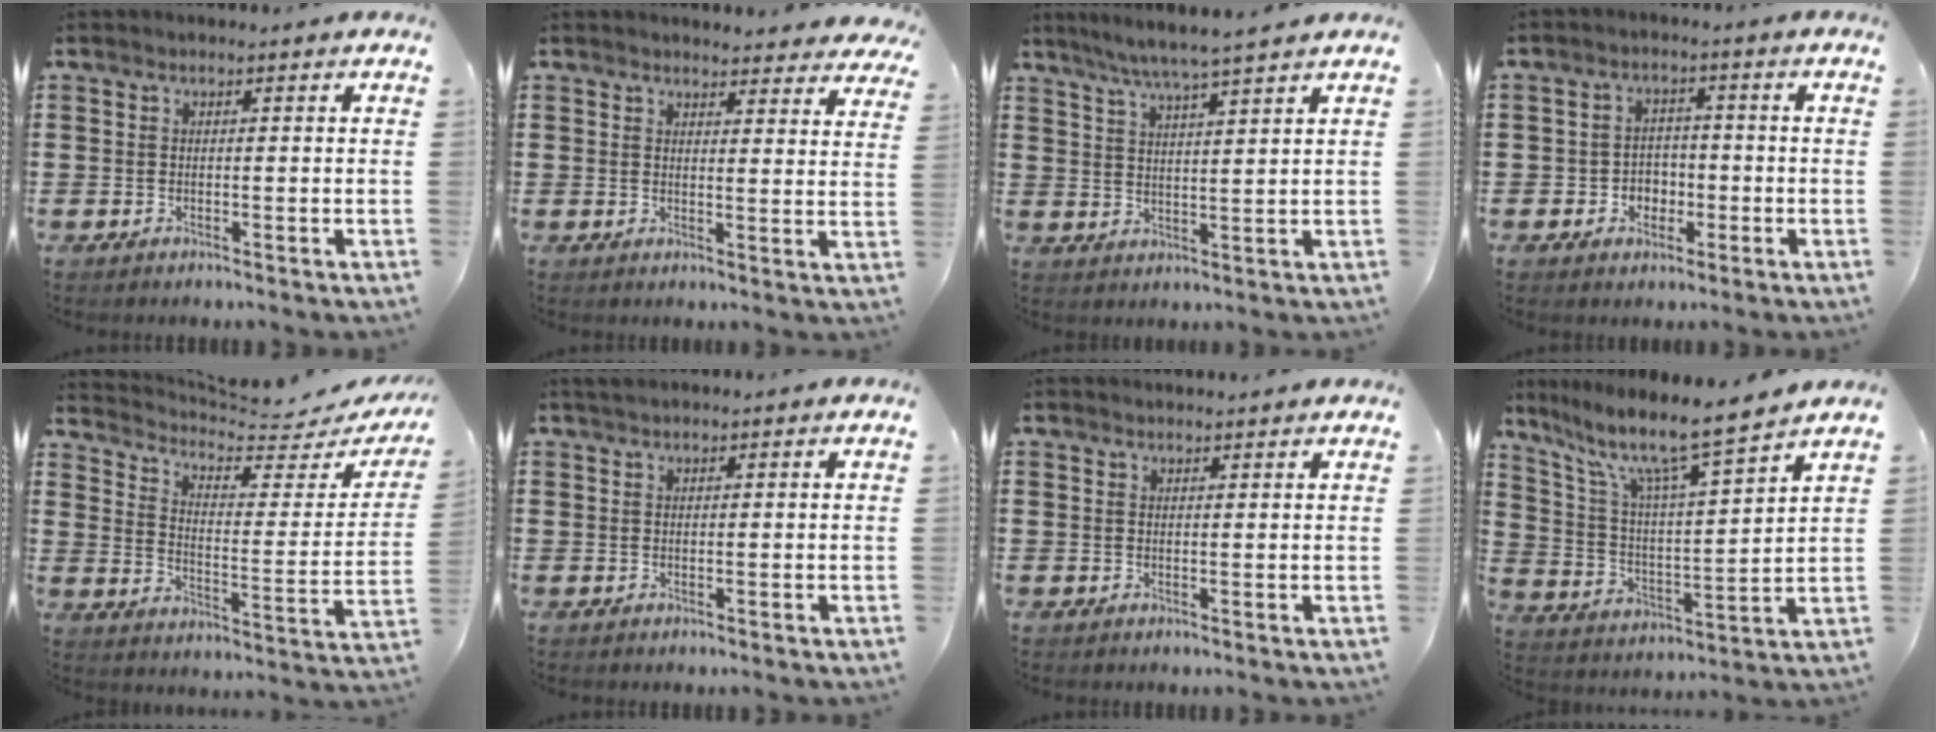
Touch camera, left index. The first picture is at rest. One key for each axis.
{"total": 3.5, "fx": 3.4, "fy": 0.3, "fz": 0.4, "tx": -0.012, "ty": -0.014, "tz": 0.063}
{"total": 5.4, "fx": 4.7, "fy": -0.9, "fz": 2.5, "tx": -0.063, "ty": -0.024, "tz": 0.082}
{"total": 3.2, "fx": -1.2, "fy": 2.7, "fz": 1.2, "tx": -0.030, "ty": 0.004, "tz": -0.029}
{"total": 4.8, "fx": 4.2, "fy": 0.9, "fz": 2.1, "tx": -0.065, "ty": -0.034, "tz": 0.070}
{"total": 0.9, "fx": 0.8, "fy": 0.2, "fz": 0.5, "tx": -0.010, "ty": 0.002, "tz": 0.014}
{"total": 1.1, "fx": 1.1, "fy": 0.0, "fz": 0.1, "tx": -0.004, "ty": -0.001, "tz": 0.022}
{"total": 10.5, "fx": 8.2, "fy": 1.0, "fz": 6.5, "tx": -0.150, "ty": -0.054, "tz": 0.131}